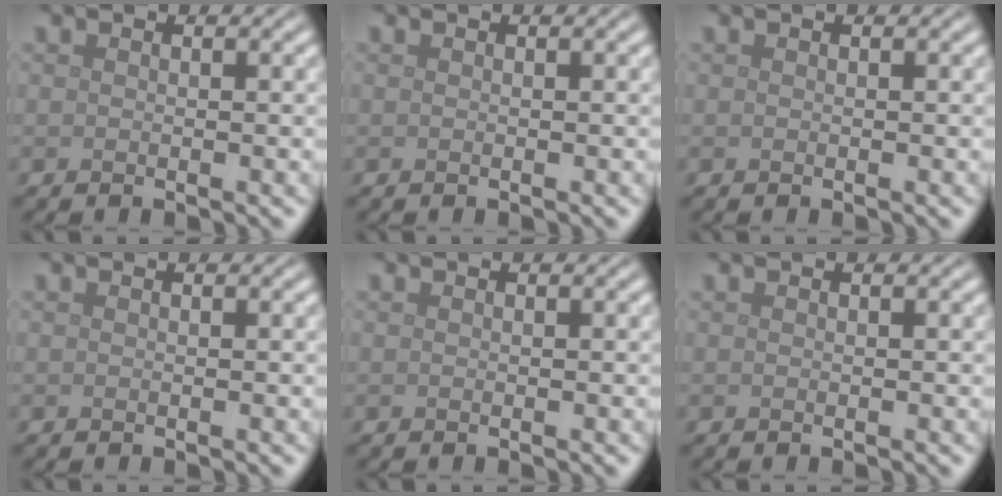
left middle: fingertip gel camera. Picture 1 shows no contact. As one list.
[{"total": 0.0}, {"total": 0.0}, {"total": 0.0}, {"total": 0.0}, {"total": 0.0}]